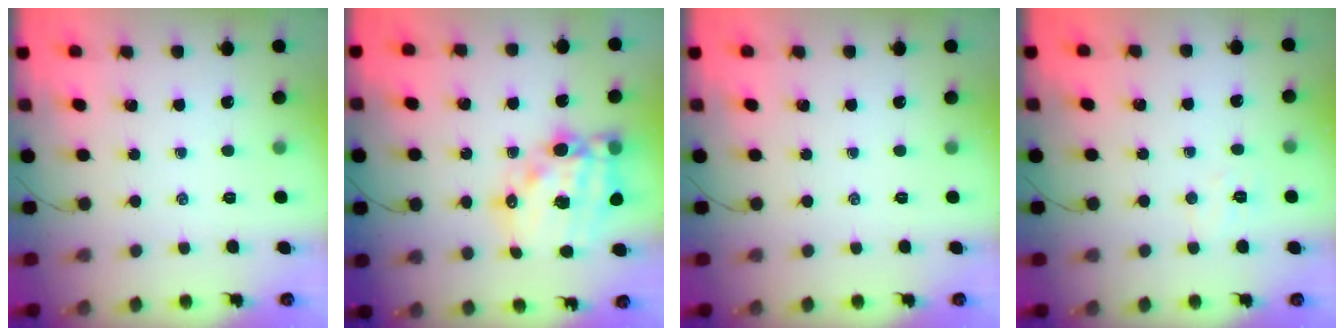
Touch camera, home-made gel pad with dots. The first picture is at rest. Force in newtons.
{"total": 18.0, "press": 17.6, "slide": 4.1}
{"total": 0.0}
{"total": 4.1, "press": 4.0, "slide": 0.9}